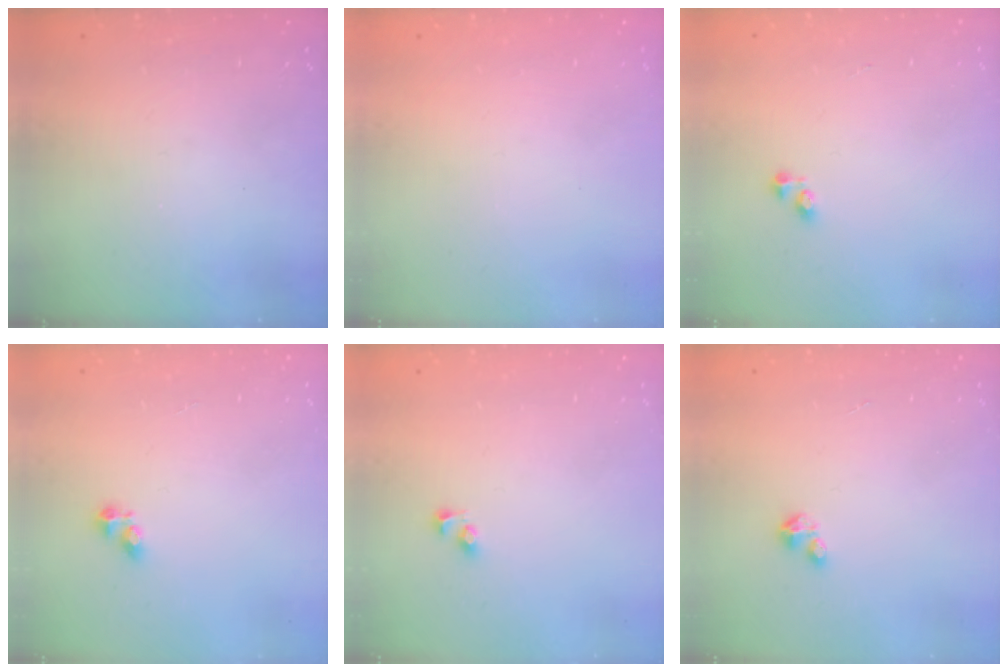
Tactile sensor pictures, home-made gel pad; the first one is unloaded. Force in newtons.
{"total": 0.0}
{"total": 2.2, "press": 2.2, "slide": 0.3}
{"total": 3.9, "press": 3.9, "slide": 0.5}
{"total": 2.5, "press": 2.5, "slide": 0.3}
{"total": 1.7, "press": 1.7, "slide": 0.2}